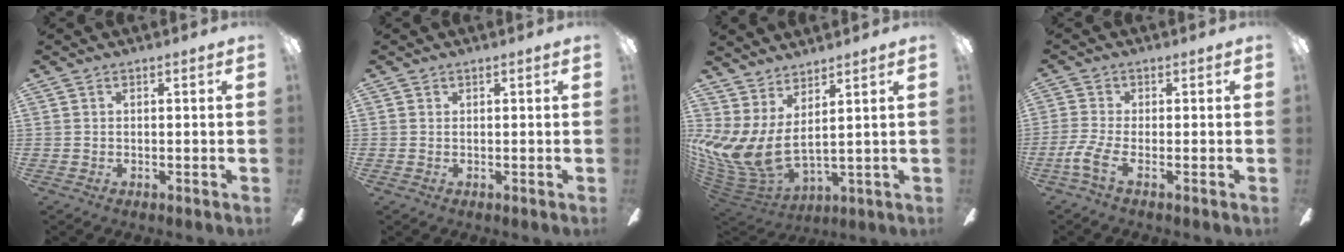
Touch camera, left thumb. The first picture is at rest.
{"total": 0.0}
{"total": 10.4, "force": [2.3, 5.3, 8.7], "torque": [-0.209, -0.041, 0.044]}
{"total": 5.9, "force": [-1.9, 1.9, 5.2], "torque": [-0.118, -0.010, -0.036]}